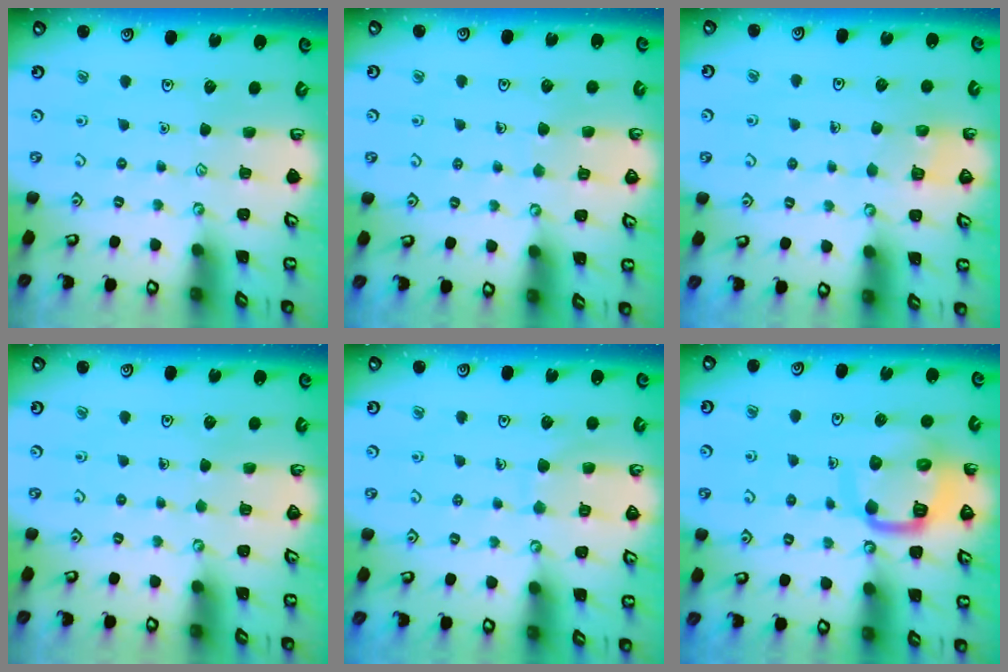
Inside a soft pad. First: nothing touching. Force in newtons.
{"total": 4.5, "press": 4.5, "slide": 0.2}
{"total": 2.8, "press": 2.8, "slide": 0.1}
{"total": 0.8, "press": 0.8, "slide": 0.3}
{"total": 6.6, "press": 6.6, "slide": 0.5}
{"total": 11.8, "press": 11.7, "slide": 1.4}